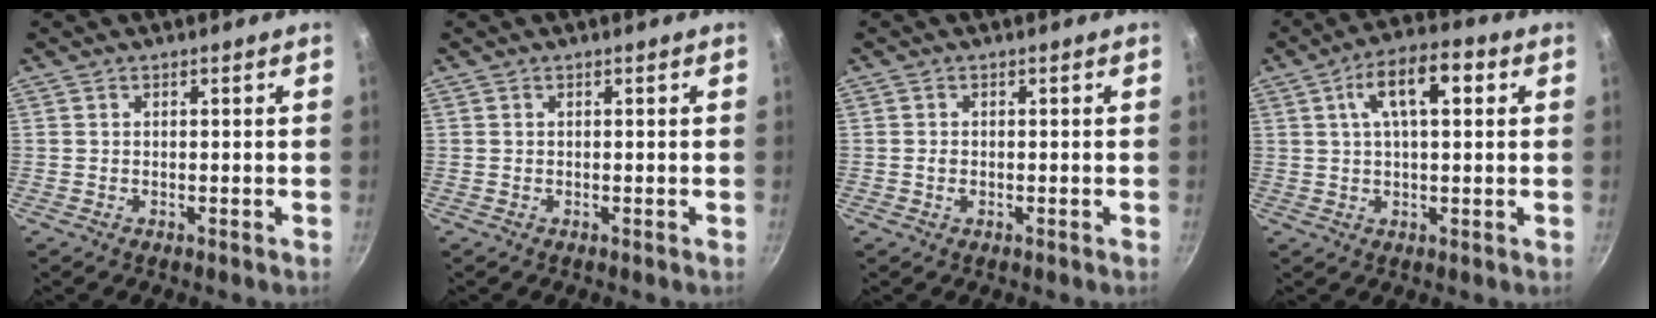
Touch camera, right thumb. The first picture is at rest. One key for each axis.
{"total": 0.0}
{"total": 1.1, "fx": -0.1, "fy": 0.9, "fz": 0.7, "tx": -0.012, "ty": 0.000, "tz": -0.003}
{"total": 10.3, "fx": 3.0, "fy": 4.5, "fz": 8.8, "tx": -0.138, "ty": 0.019, "tz": 0.044}